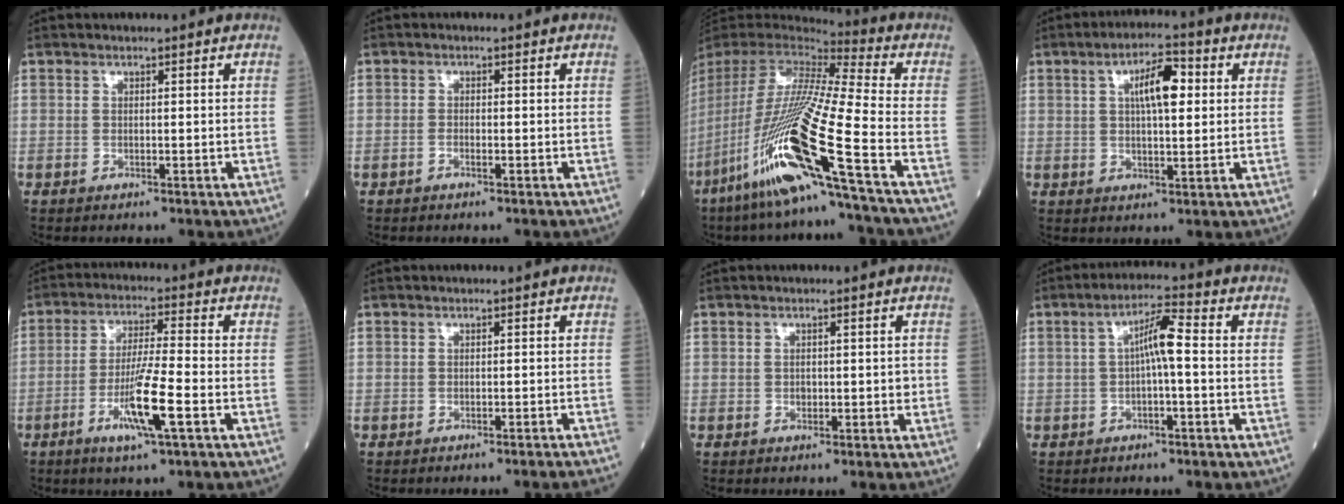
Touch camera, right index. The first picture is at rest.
{"total": 0.9, "force": [-0.5, 0.3, 0.7], "torque": [-0.013, 0.001, -0.010]}
{"total": 23.9, "force": [-11.5, -1.1, 20.9], "torque": [-0.436, -0.057, -0.227]}
{"total": 7.1, "force": [1.9, 2.0, 6.5], "torque": [-0.109, 0.014, 0.031]}
{"total": 9.0, "force": [-3.6, -0.2, 8.2], "torque": [-0.157, -0.012, -0.068]}
{"total": 4.5, "force": [-4.1, -1.0, 1.3], "torque": [-0.010, -0.008, -0.047]}
{"total": 1.3, "force": [-0.2, 0.9, 0.9], "torque": [-0.013, 0.003, -0.002]}
{"total": 4.8, "force": [-0.2, 0.4, 4.8], "torque": [-0.079, 0.016, -0.004]}